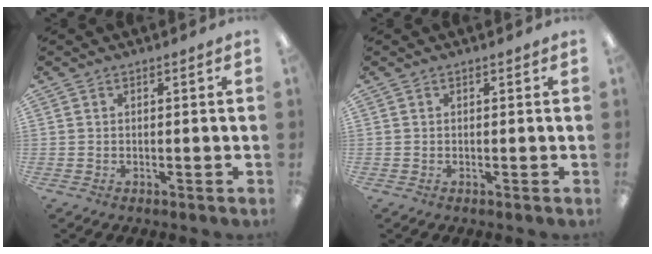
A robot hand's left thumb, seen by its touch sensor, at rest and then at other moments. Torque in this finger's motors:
{"motor_torque": [-0.04, 0.04, -0.01, -0.01, 0.00]}